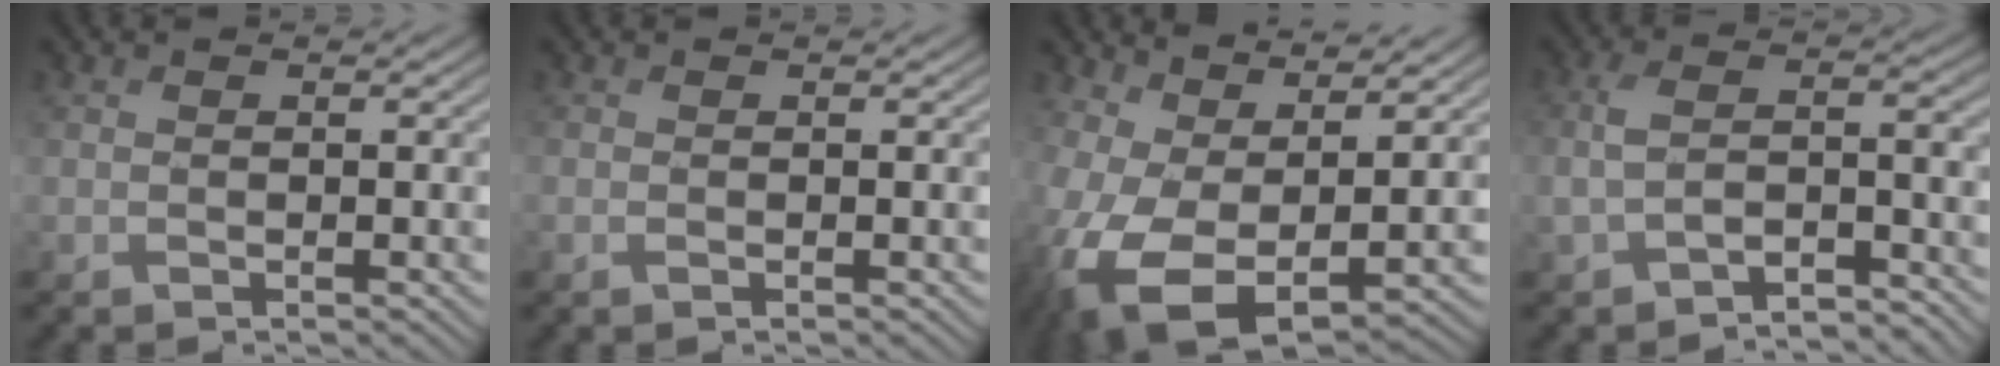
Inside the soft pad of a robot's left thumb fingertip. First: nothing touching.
{"total": 0.5, "force": [-0.2, 0.2, 0.4], "torque": [-0.014, -0.003, -0.004]}
{"total": 10.9, "force": [0.4, 6.2, 9.0], "torque": [-0.225, -0.024, 0.016]}
{"total": 5.0, "force": [-3.3, 1.8, 3.3], "torque": [-0.072, -0.003, -0.066]}